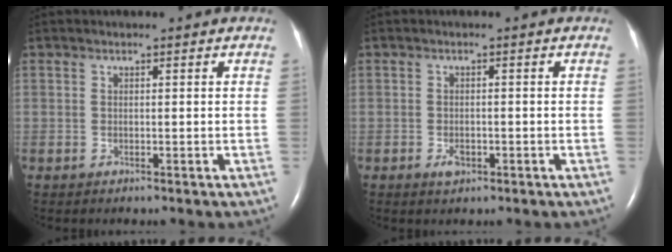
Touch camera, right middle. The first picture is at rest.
{"total": 1.8, "force": [-0.9, 1.0, 1.2], "torque": [-0.025, 0.000, -0.011]}